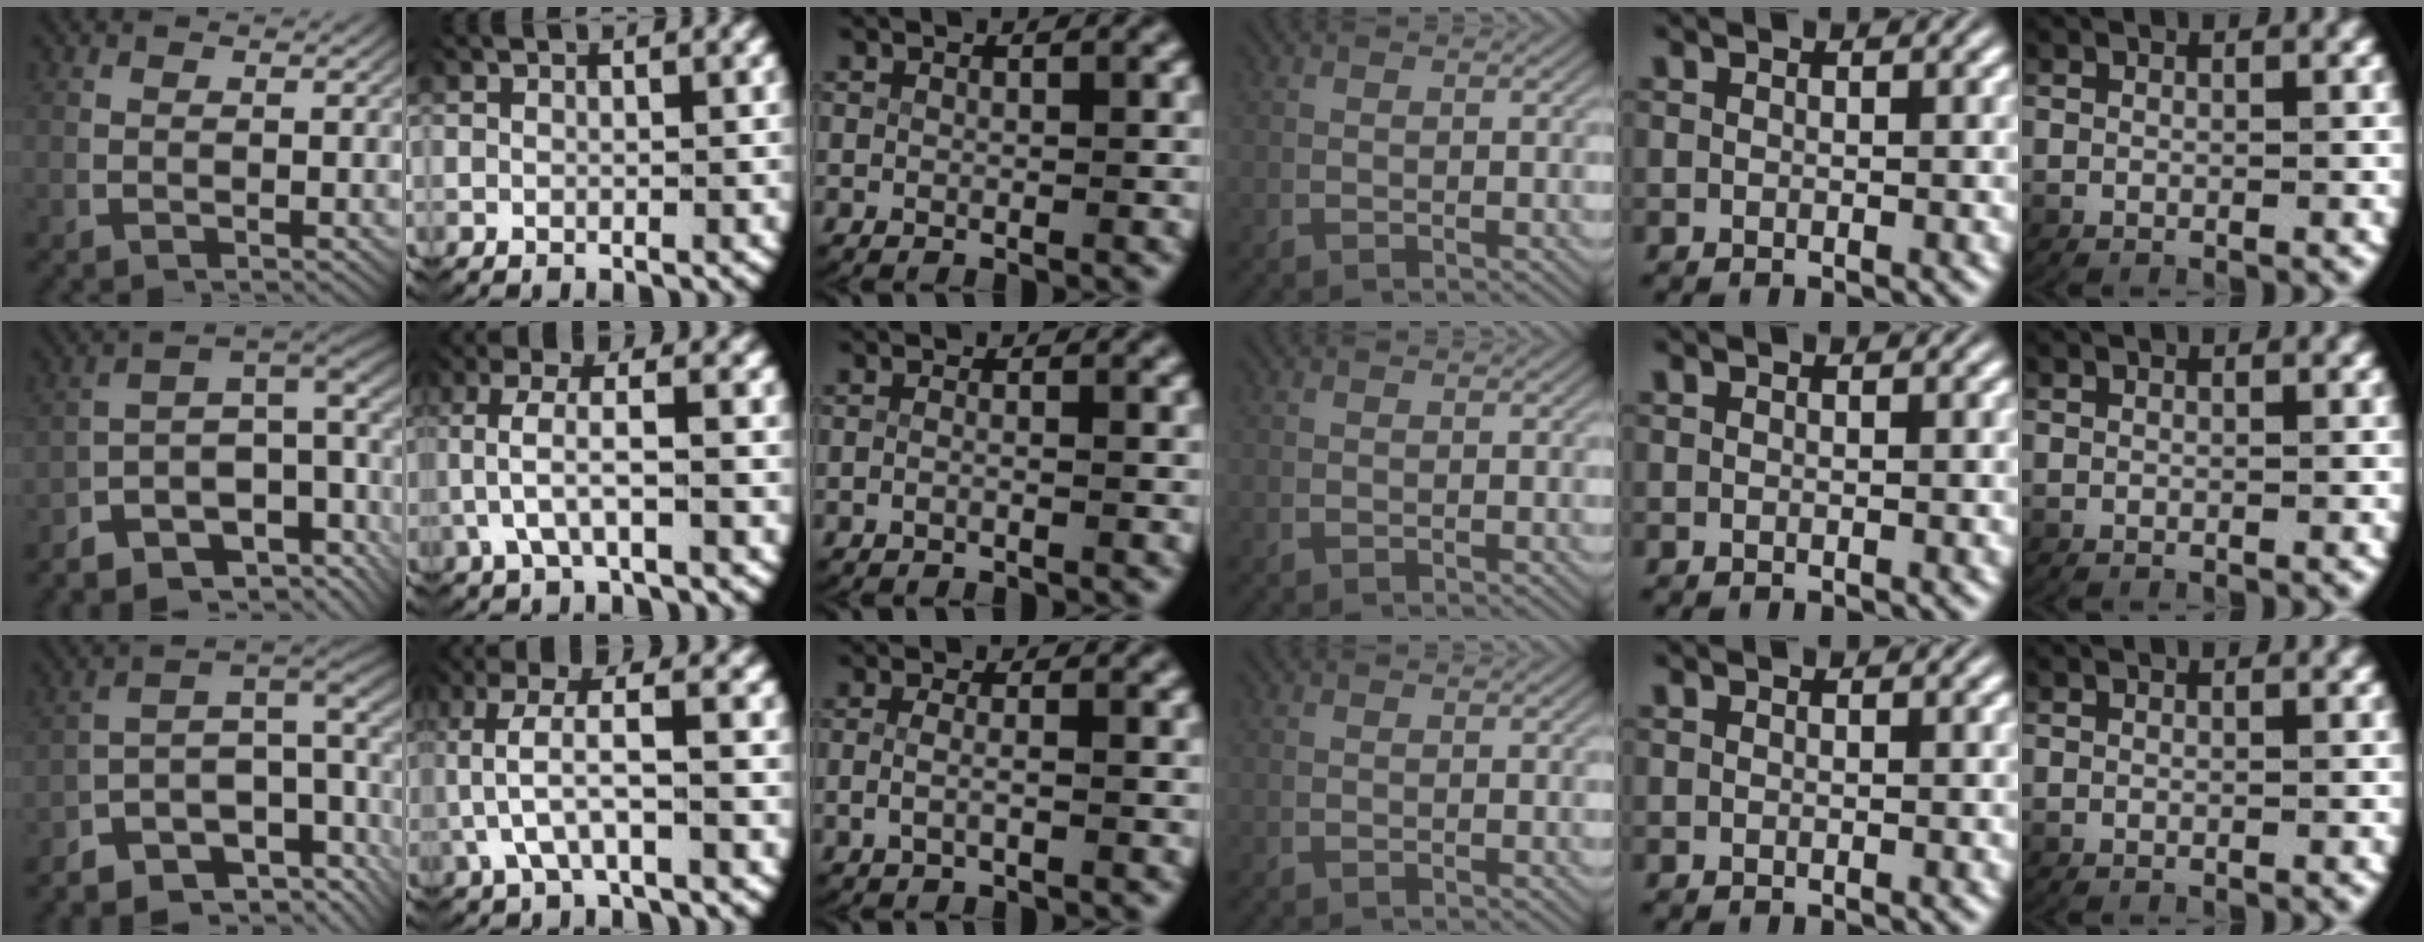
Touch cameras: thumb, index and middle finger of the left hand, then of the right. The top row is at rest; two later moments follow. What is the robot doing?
{"motion": "lift_and_place", "object": "towel"}